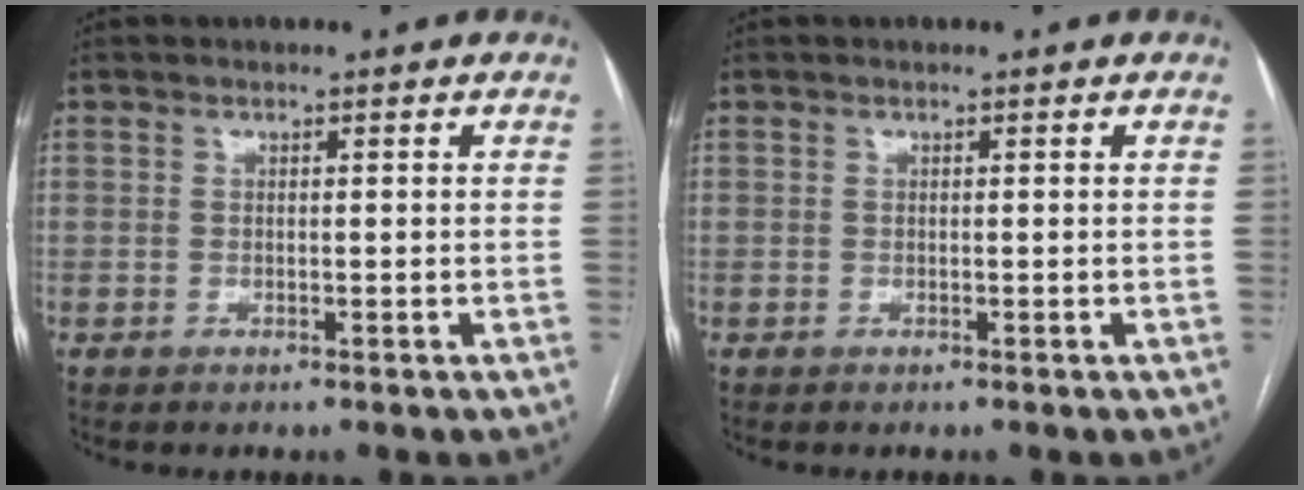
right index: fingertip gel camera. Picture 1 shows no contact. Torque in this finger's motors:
{"motor_torque": [0.00, 0.00, 0.00, 0.00]}